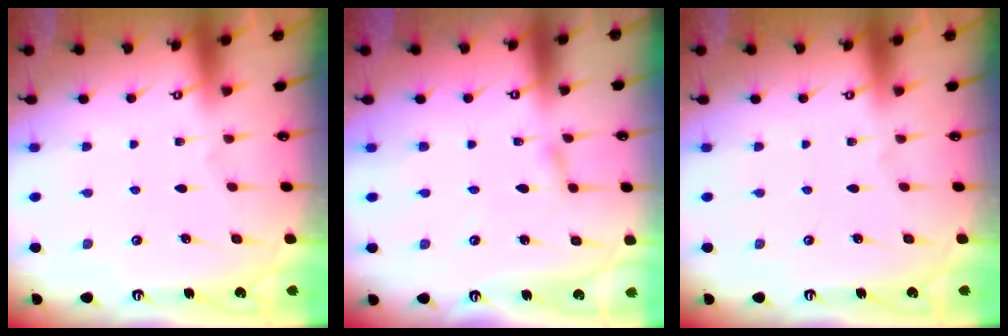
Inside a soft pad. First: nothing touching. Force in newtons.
{"total": 2.4, "press": 2.4, "slide": 0.3}
{"total": 0.0}